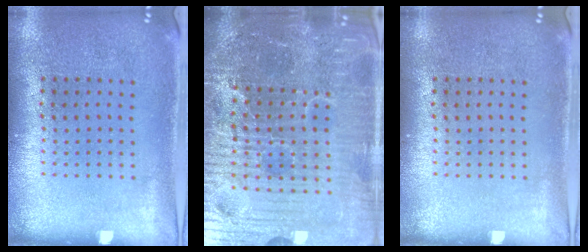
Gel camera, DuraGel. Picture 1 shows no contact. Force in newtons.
{"total": 7.3, "press": 6.5, "slide": 3.2}
{"total": 0.0}